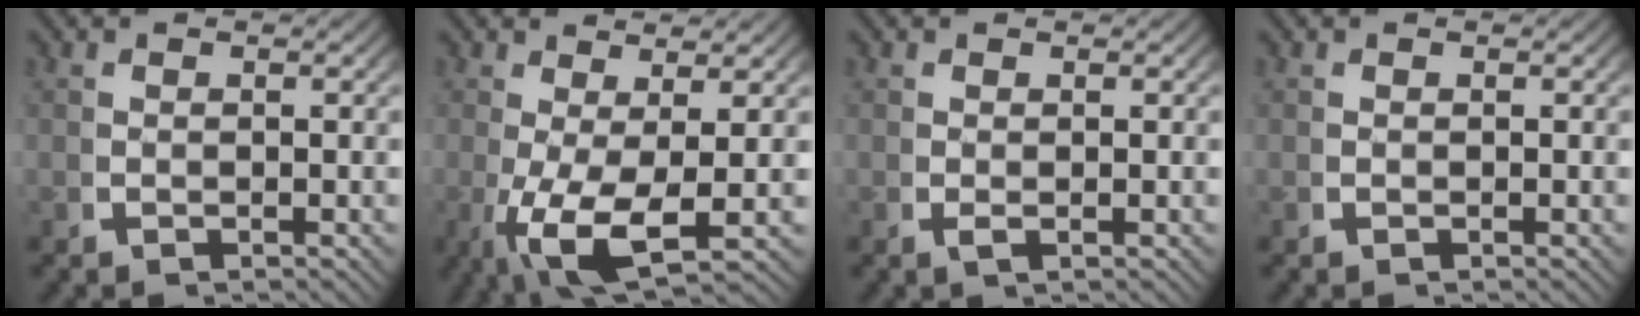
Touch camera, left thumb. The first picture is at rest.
{"total": 7.2, "force": [-1.8, 3.0, 6.3], "torque": [-0.134, -0.028, -0.006]}
{"total": 0.9, "force": [0.3, -0.3, 0.8], "torque": [-0.016, 0.006, 0.005]}
{"total": 0.0}